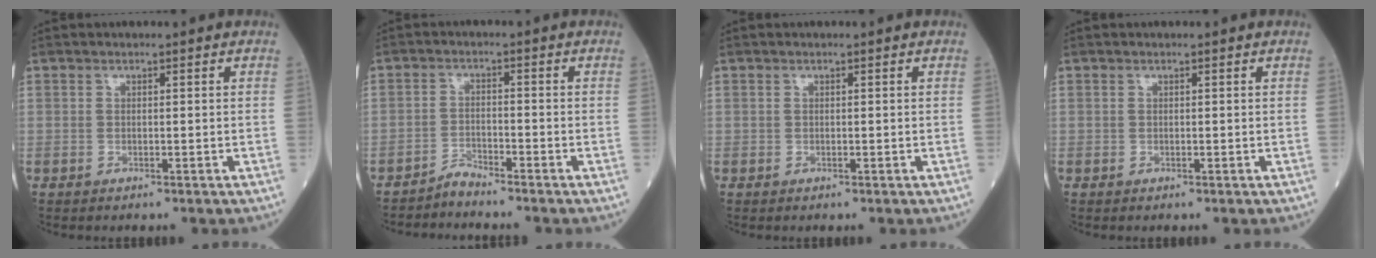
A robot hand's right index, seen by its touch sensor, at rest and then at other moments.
{"total": 2.3, "force": [-2.2, -0.5, -0.2], "torque": [0.007, -0.012, -0.041]}
{"total": 0.0}
{"total": 0.0}